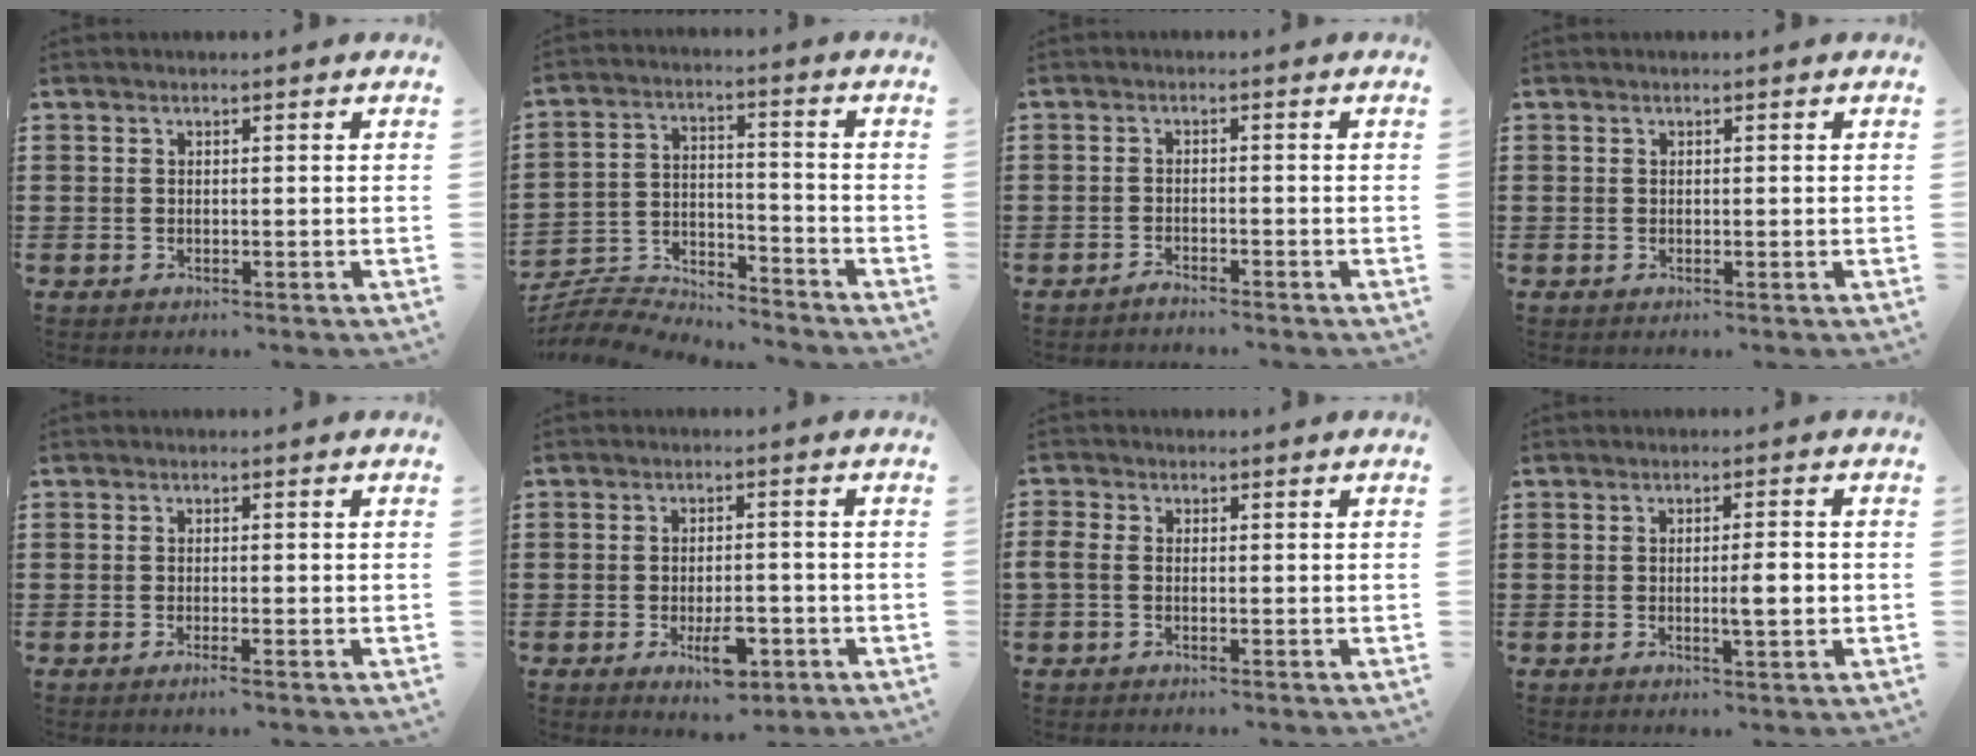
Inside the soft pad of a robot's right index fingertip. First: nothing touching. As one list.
[{"total": 6.5, "force": [-6.3, 1.0, 0.9], "torque": [-0.038, 0.000, -0.133]}, {"total": 1.6, "force": [-1.5, 0.0, 0.1], "torque": [-0.005, 0.001, -0.031]}, {"total": 0.0}, {"total": 1.0, "force": [-0.6, 0.0, 0.8], "torque": [-0.013, -0.004, -0.011]}, {"total": 5.7, "force": [-2.3, 2.4, 4.6], "torque": [-0.077, 0.004, -0.038]}, {"total": 1.4, "force": [-0.5, 0.8, 1.0], "torque": [-0.037, -0.005, -0.015]}, {"total": 4.0, "force": [-0.4, 0.5, 3.9], "torque": [-0.059, -0.007, -0.010]}]